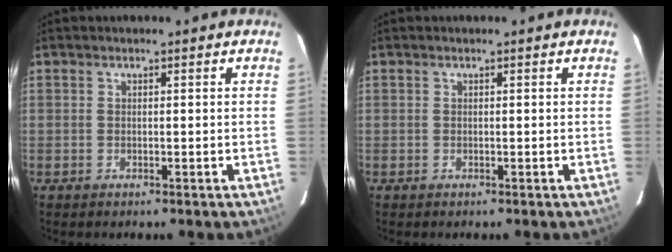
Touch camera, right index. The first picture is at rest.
{"total": 0.0}